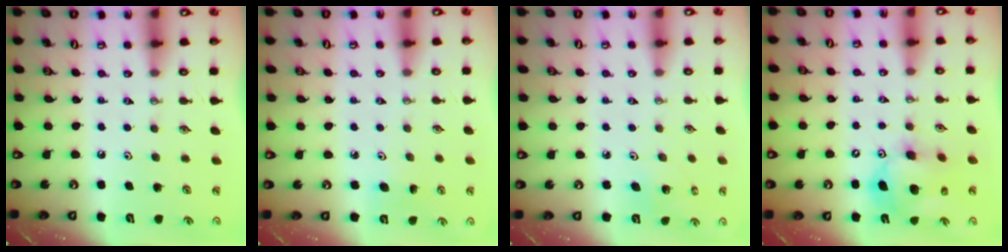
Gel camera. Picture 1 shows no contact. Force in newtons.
{"total": 4.7, "press": 4.6, "slide": 0.5}
{"total": 3.7, "press": 3.6, "slide": 0.8}
{"total": 13.3, "press": 13.0, "slide": 2.9}